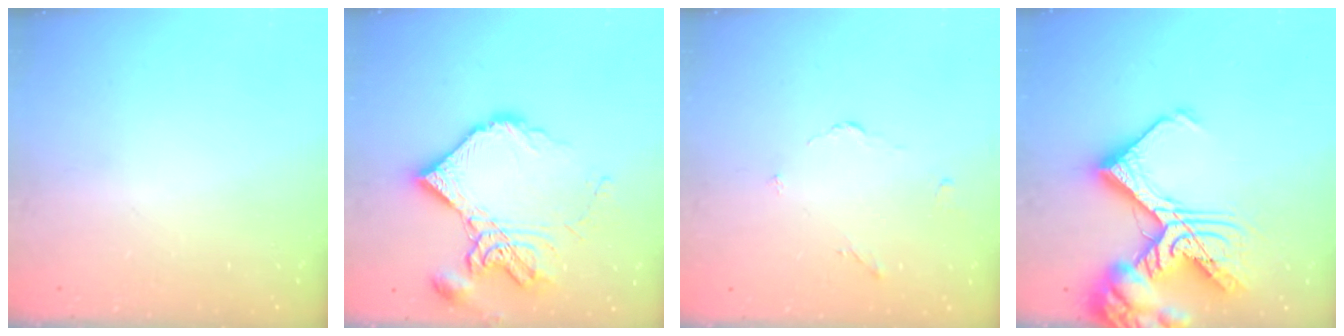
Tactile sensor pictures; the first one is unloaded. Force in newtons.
{"total": 18.4, "press": 18.3, "slide": 1.8}
{"total": 3.3, "press": 3.3, "slide": 0.6}
{"total": 24.6, "press": 24.4, "slide": 3.2}